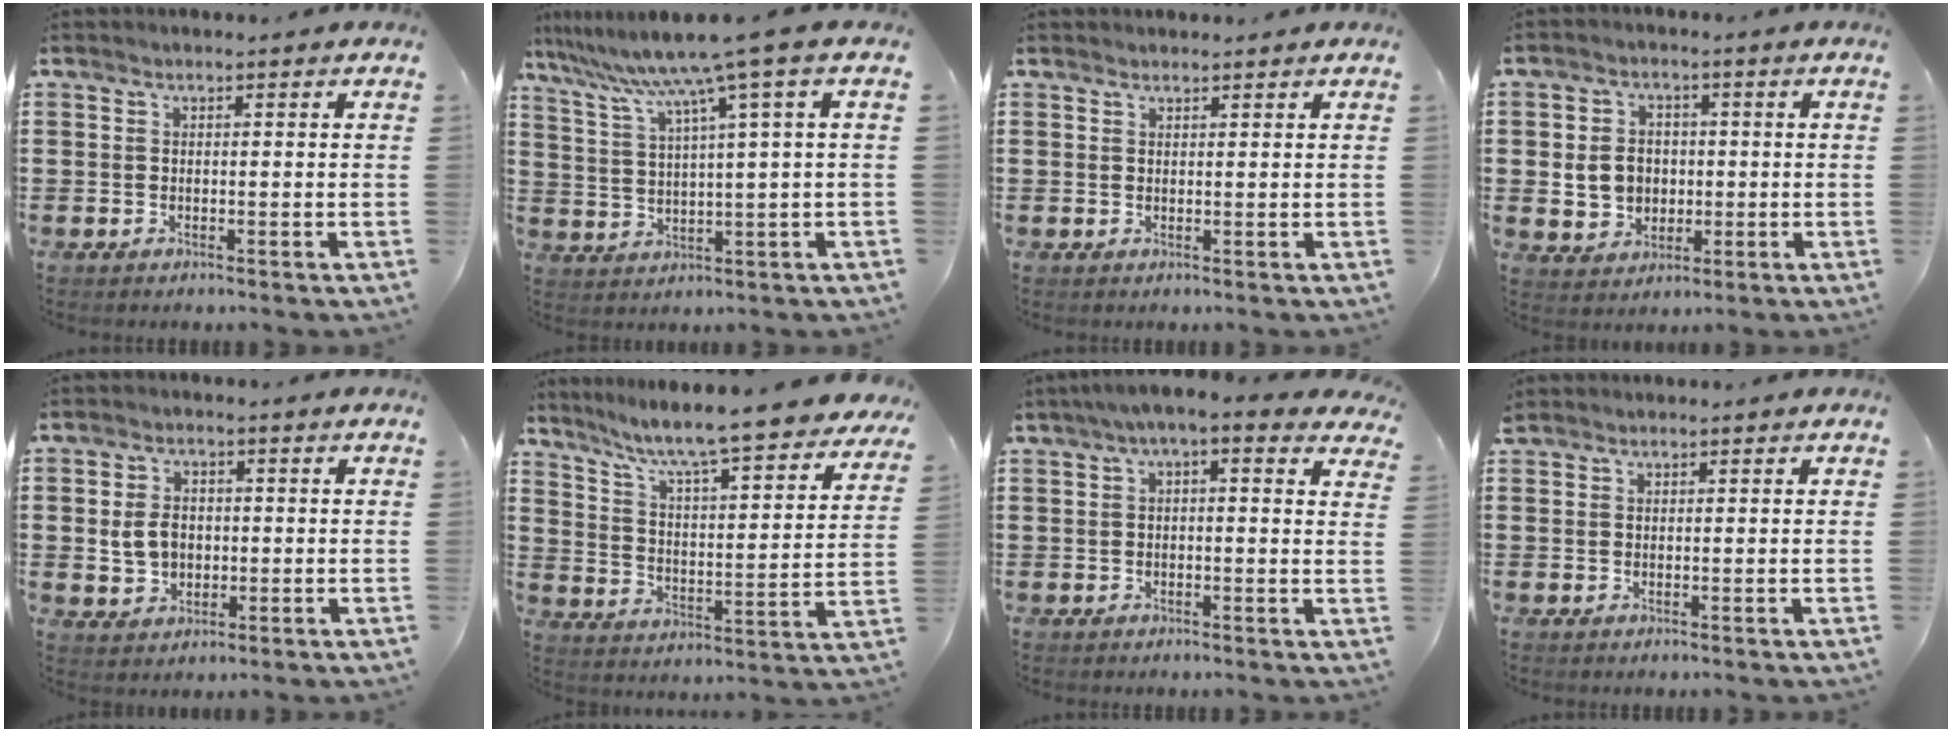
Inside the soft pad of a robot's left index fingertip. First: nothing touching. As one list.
[{"total": 8.6, "force": [5.7, -1.3, 6.4], "torque": [-0.143, -0.038, 0.089]}, {"total": 1.0, "force": [1.0, 0.2, 0.1], "torque": [-0.003, 0.000, 0.019]}, {"total": 5.4, "force": [0.1, 4.8, 2.5], "torque": [-0.055, 0.011, -0.001]}, {"total": 4.5, "force": [0.0, 3.4, 2.9], "torque": [-0.063, 0.003, -0.007]}, {"total": 7.5, "force": [6.6, -0.6, 3.5], "torque": [-0.096, -0.057, 0.104]}, {"total": 3.5, "force": [1.8, 0.7, 2.9], "torque": [-0.060, 0.001, 0.029]}, {"total": 0.6, "force": [0.6, 0.3, 0.0], "torque": [-0.003, 0.002, 0.012]}]